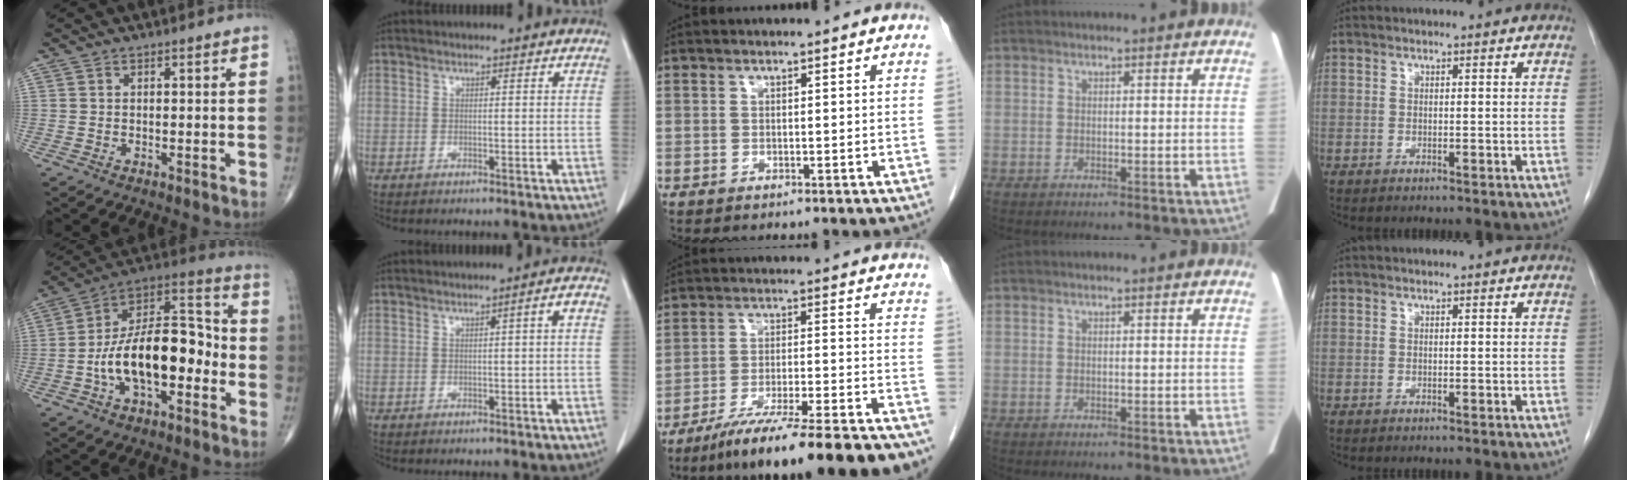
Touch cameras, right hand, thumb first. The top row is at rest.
{"thumb": {"total": 19.9, "force": [-4.3, 10.0, 16.7], "torque": [-0.262, 0.051, -0.079]}, "index": {"total": 2.1, "force": [-0.2, 0.2, 2.1], "torque": [-0.025, 0.006, -0.003]}, "middle": {"total": 20.9, "force": [-17.7, 1.2, 11.1], "torque": [-0.128, -0.008, -0.264]}}